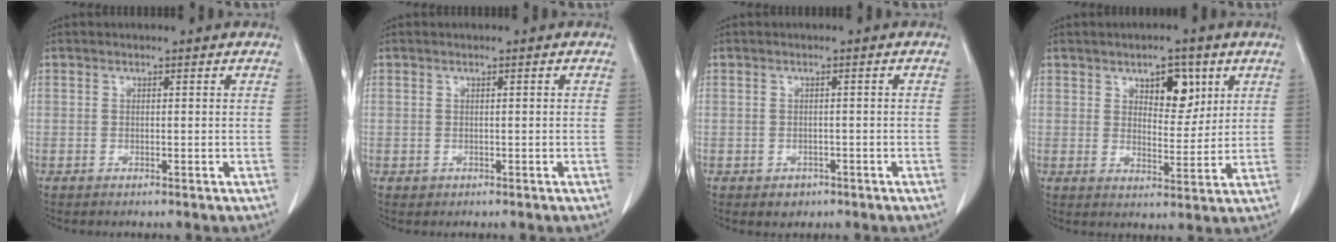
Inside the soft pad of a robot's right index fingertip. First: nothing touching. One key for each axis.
{"total": 0.0}
{"total": 1.8, "fx": -1.1, "fy": 1.3, "fz": 0.6, "tx": -0.006, "ty": 0.002, "tz": -0.006}
{"total": 6.3, "fx": 3.3, "fy": 2.9, "fz": 4.5, "tx": -0.065, "ty": 0.000, "tz": 0.052}